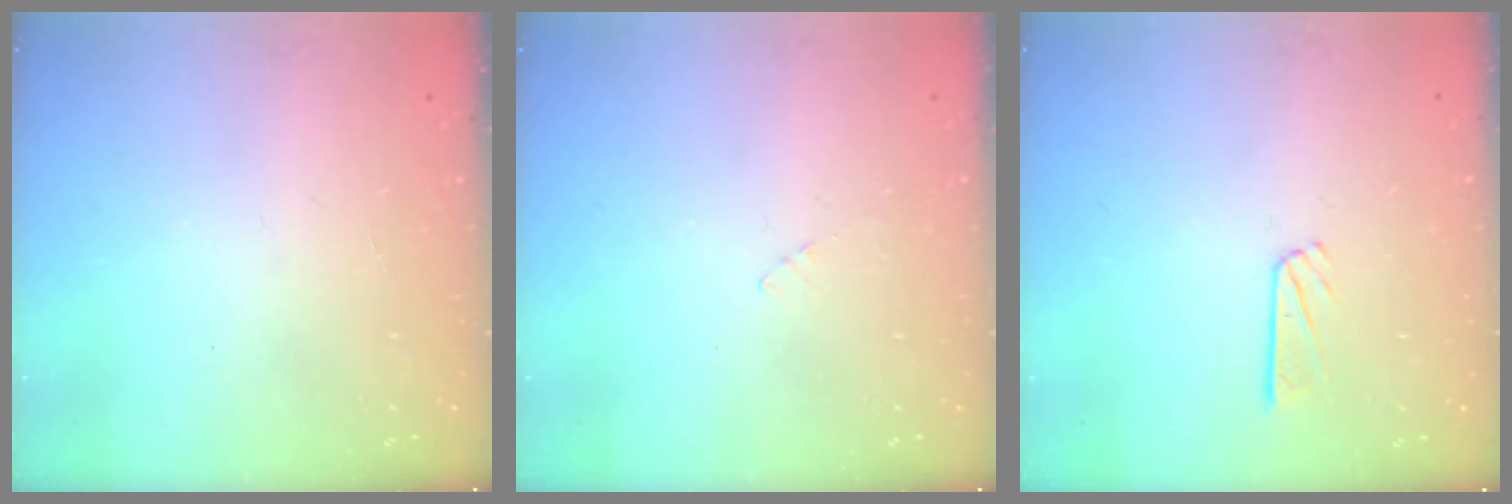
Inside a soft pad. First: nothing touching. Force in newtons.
{"total": 2.3, "press": 2.3, "slide": 0.2}
{"total": 4.4, "press": 4.4, "slide": 0.1}